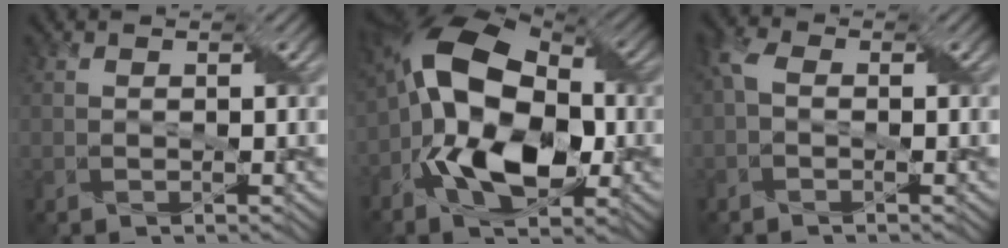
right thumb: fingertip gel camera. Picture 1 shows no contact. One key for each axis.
{"total": 15.5, "fx": -2.9, "fy": 8.8, "fz": 12.5, "tx": -0.249, "ty": 0.009, "tz": -0.072}
{"total": 2.1, "fx": -0.2, "fy": 1.2, "fz": 1.7, "tx": -0.058, "ty": 0.012, "tz": -0.018}